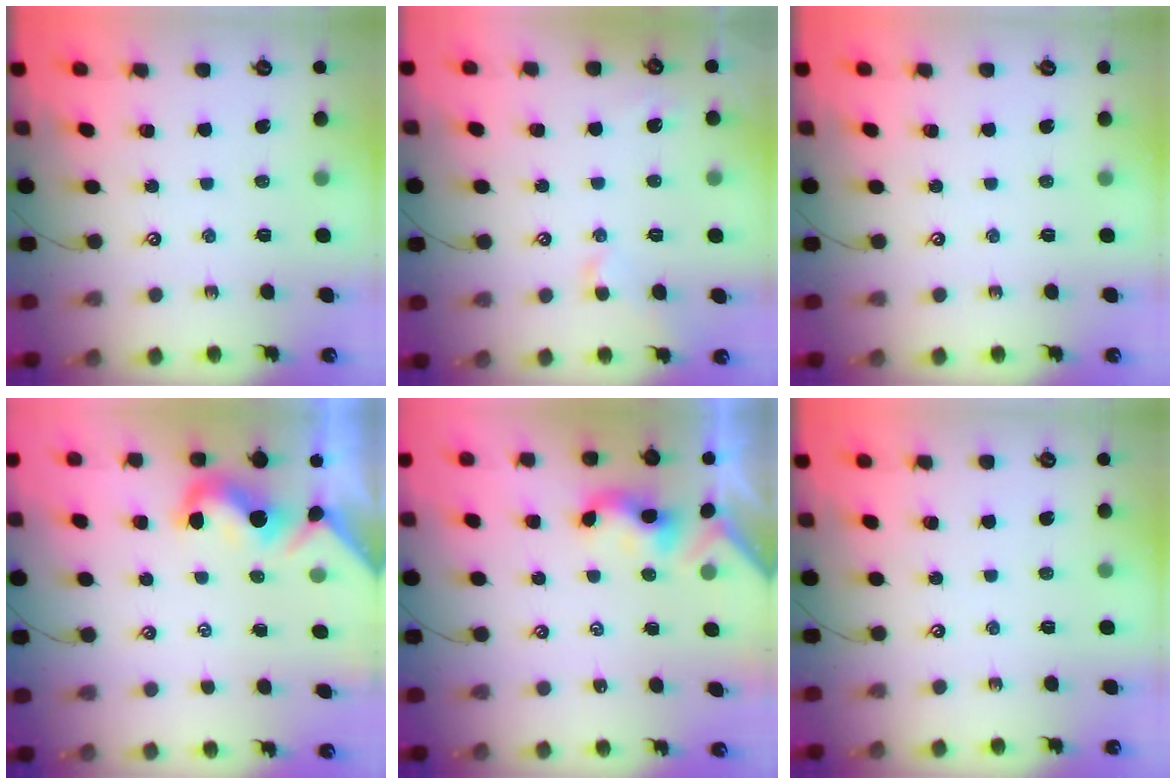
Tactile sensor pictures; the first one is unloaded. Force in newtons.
{"total": 0.5, "press": 0.2, "slide": 0.5}
{"total": 0.0}
{"total": 1.9, "press": 1.8, "slide": 0.6}
{"total": 2.4, "press": 2.4, "slide": 0.2}
{"total": 0.0}